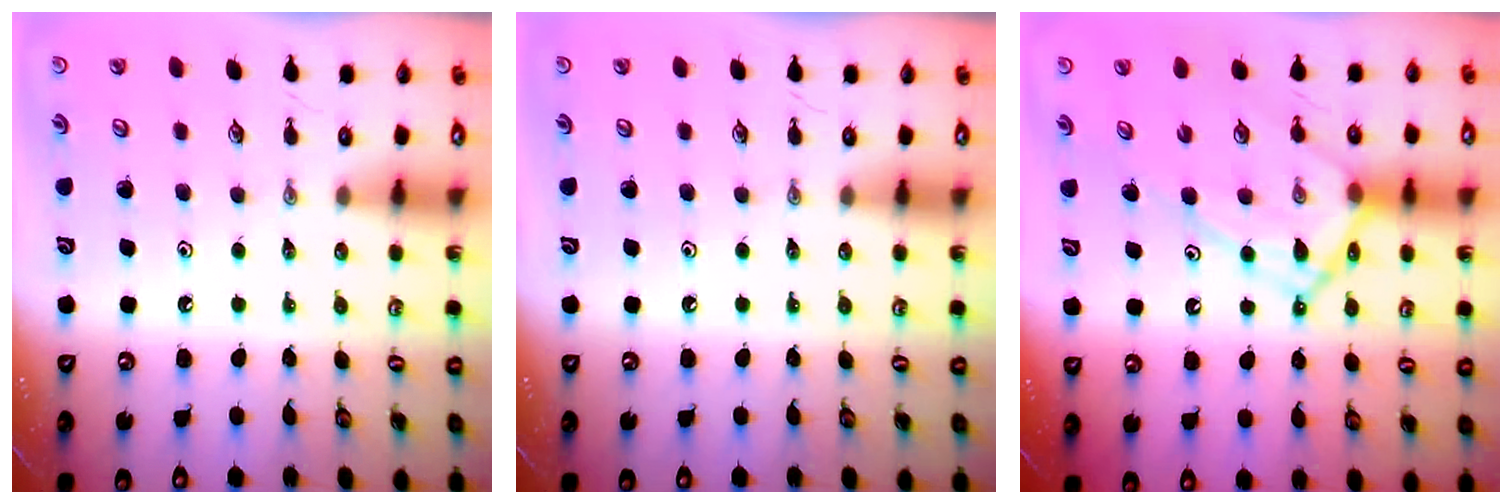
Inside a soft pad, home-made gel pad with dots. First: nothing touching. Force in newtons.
{"total": 0.0}
{"total": 13.2, "press": 13.2, "slide": 0.8}